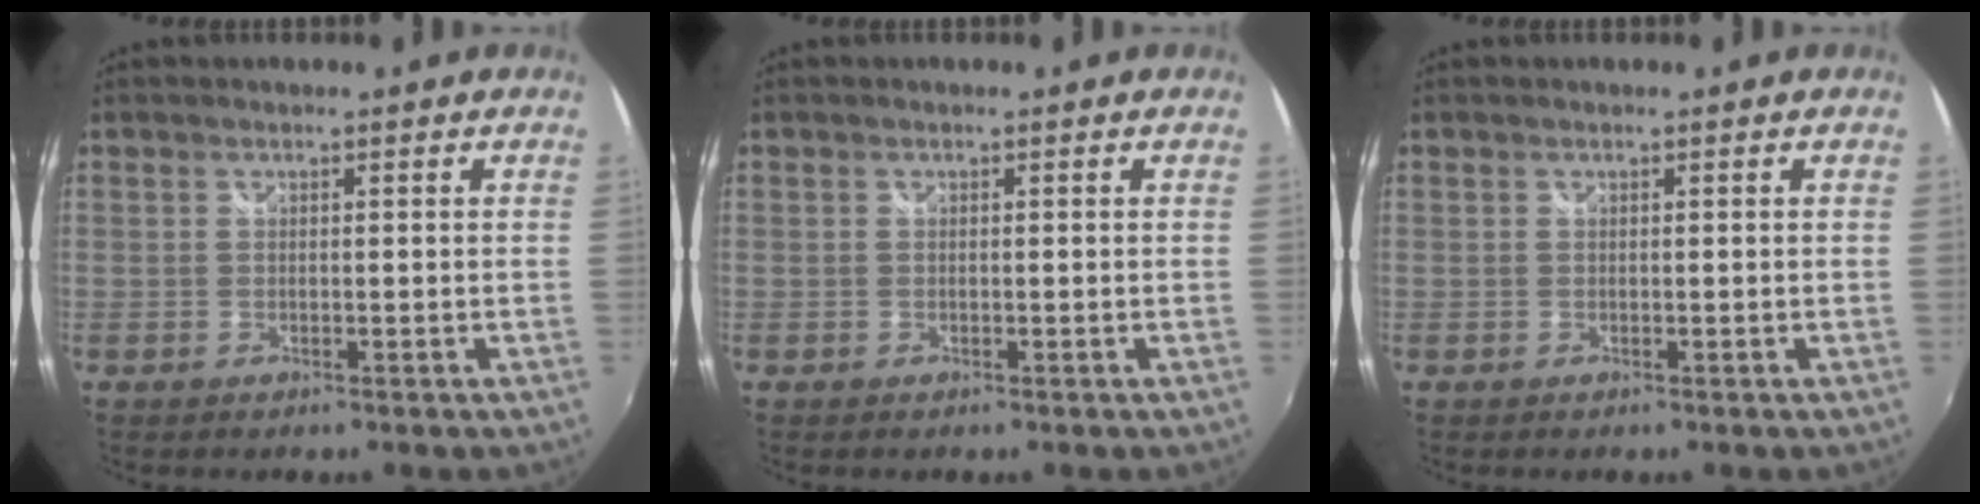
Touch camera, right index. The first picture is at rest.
{"total": 0.0}
{"total": 0.0}